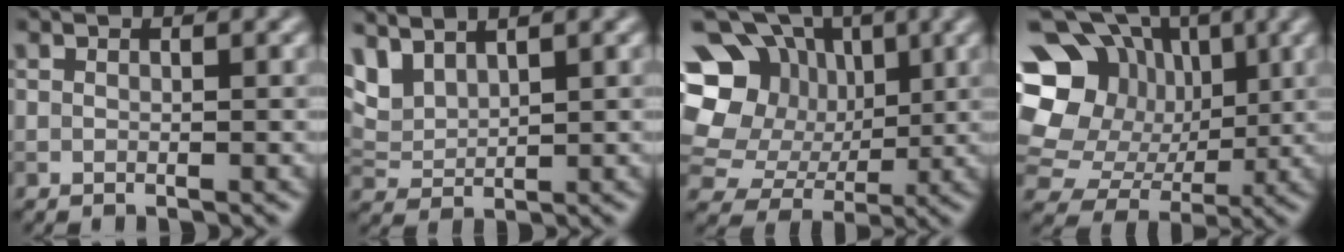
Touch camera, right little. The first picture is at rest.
{"total": 3.5, "force": [3.0, 1.1, 1.5], "torque": [-0.042, 0.005, 0.063]}
{"total": 15.9, "force": [4.2, 13.6, 7.2], "torque": [-0.167, 0.039, 0.057]}
{"total": 17.8, "force": [4.5, 15.3, 7.9], "torque": [-0.183, 0.043, 0.053]}